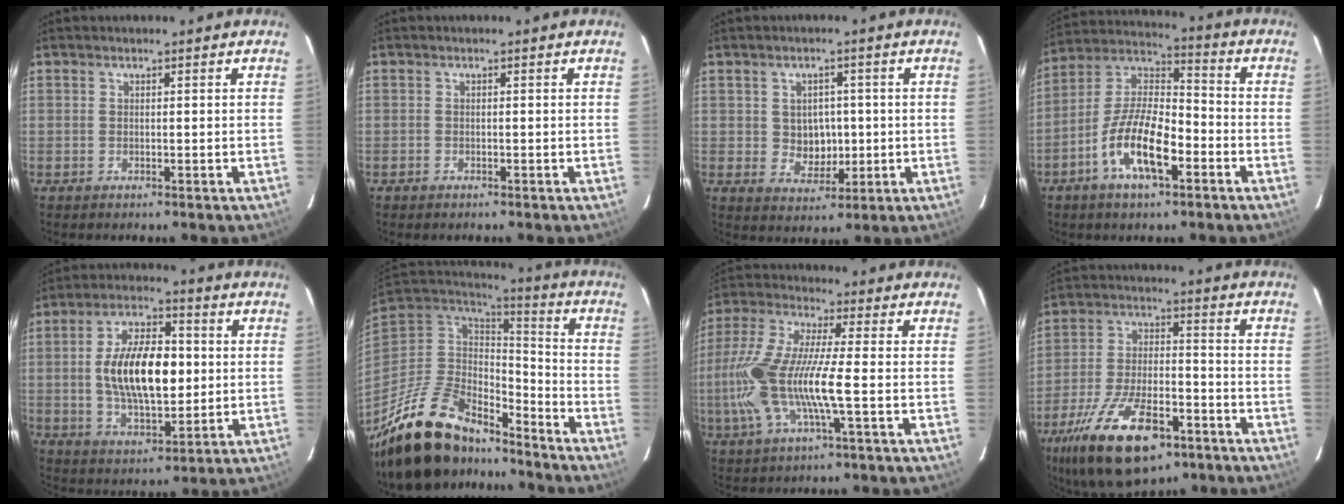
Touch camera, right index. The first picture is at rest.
{"total": 0.7, "force": [-0.6, 0.4, 0.1], "torque": [-0.005, 0.000, -0.011]}
{"total": 5.3, "force": [0.1, 4.8, 2.3], "torque": [-0.042, 0.005, 0.014]}
{"total": 13.7, "force": [-6.2, 5.4, 11.0], "torque": [-0.217, 0.005, -0.116]}
{"total": 15.4, "force": [0.5, 7.3, 13.5], "torque": [-0.244, 0.012, 0.014]}
{"total": 23.4, "force": [-17.9, 9.6, 11.8], "torque": [-0.244, -0.013, -0.295]}
{"total": 16.5, "force": [-3.2, 2.8, 15.9], "torque": [-0.324, -0.008, -0.063]}
{"total": 21.1, "force": [-12.7, 9.2, 14.2], "torque": [-0.284, -0.027, -0.208]}